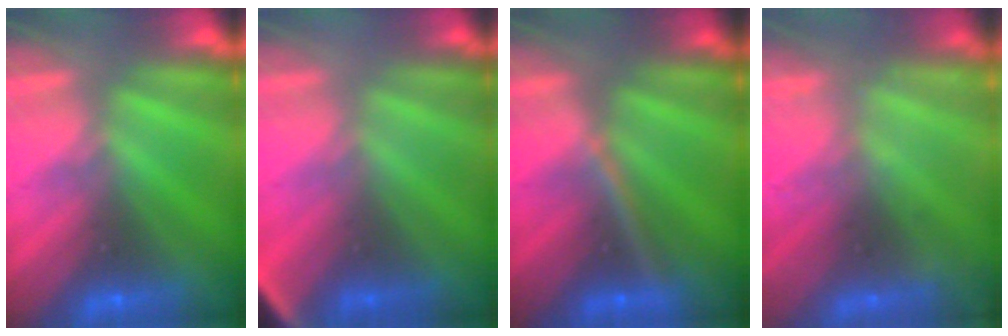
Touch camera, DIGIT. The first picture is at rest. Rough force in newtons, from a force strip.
{"total": 2.8}
{"total": 3.3}
{"total": 2.1}